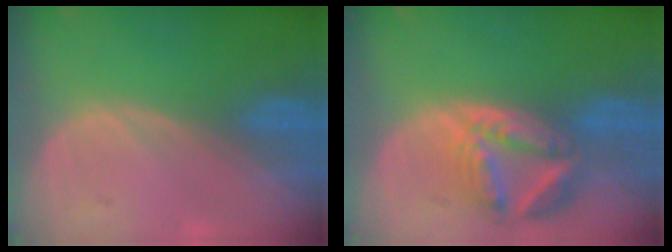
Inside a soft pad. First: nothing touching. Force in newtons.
{"total": 8.1, "press": 7.2, "slide": 3.7}